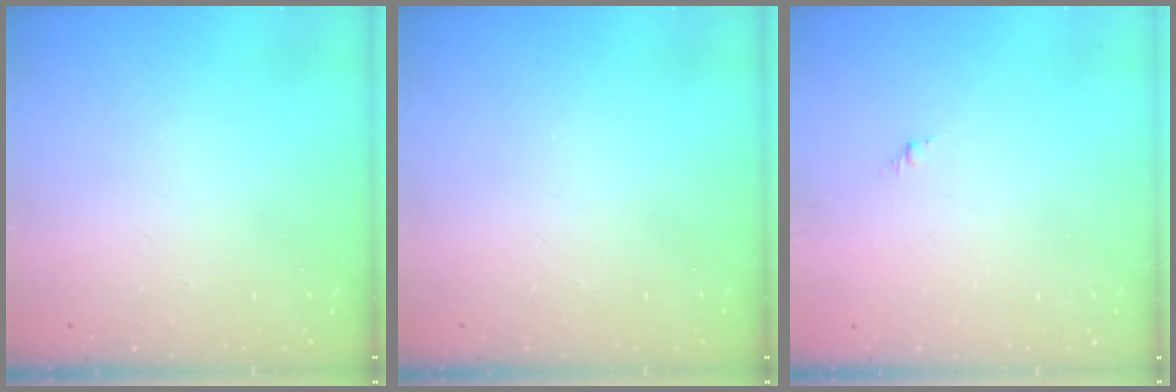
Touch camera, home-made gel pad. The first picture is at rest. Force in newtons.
{"total": 0.0}
{"total": 1.3, "press": 1.2, "slide": 0.5}